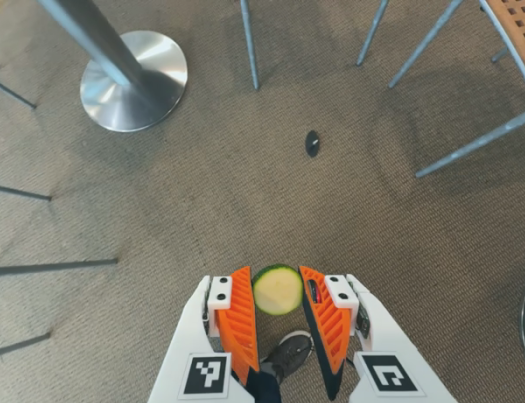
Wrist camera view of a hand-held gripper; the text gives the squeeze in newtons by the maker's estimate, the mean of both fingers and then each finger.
{"total": 7.0, "left": 6.2, "right": 7.7}